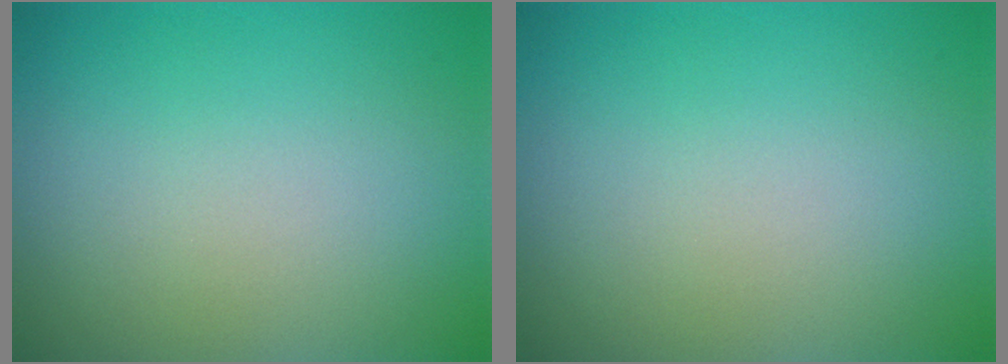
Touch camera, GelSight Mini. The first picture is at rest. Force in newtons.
{"total": 0.0}